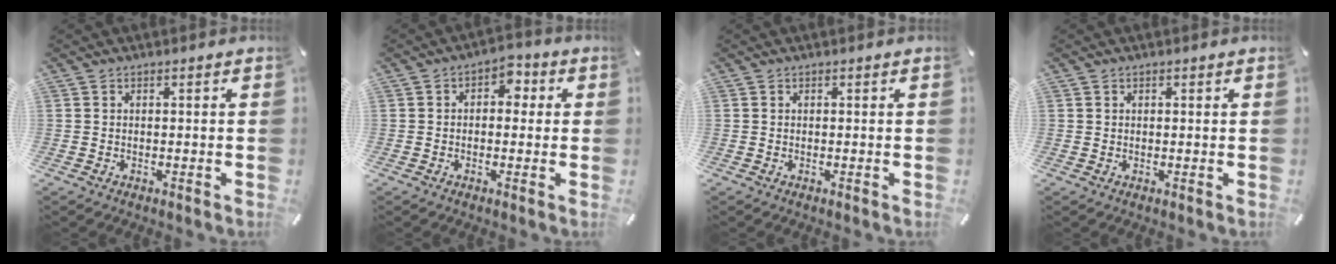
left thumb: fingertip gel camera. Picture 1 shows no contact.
{"total": 3.9, "force": [-0.5, 2.8, 2.6], "torque": [-0.027, 0.008, -0.019]}
{"total": 0.0}
{"total": 0.7, "force": [0.3, 0.6, 0.1], "torque": [0.000, 0.003, 0.006]}